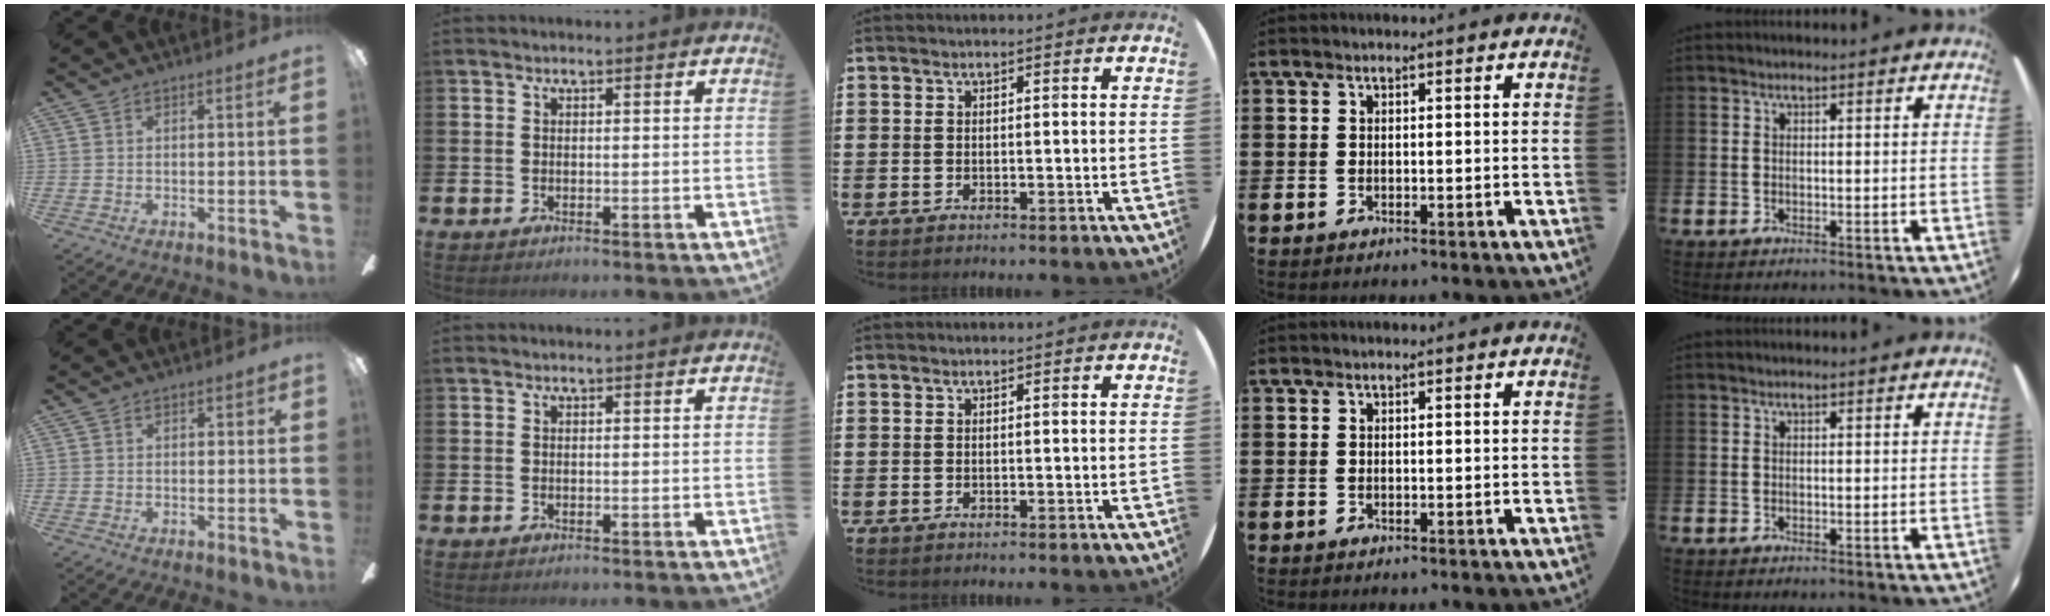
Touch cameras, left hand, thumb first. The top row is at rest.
{"thumb": {"total": 1.1, "force": [-0.4, 0.9, 0.5], "torque": [-0.002, 0.004, -0.010]}}